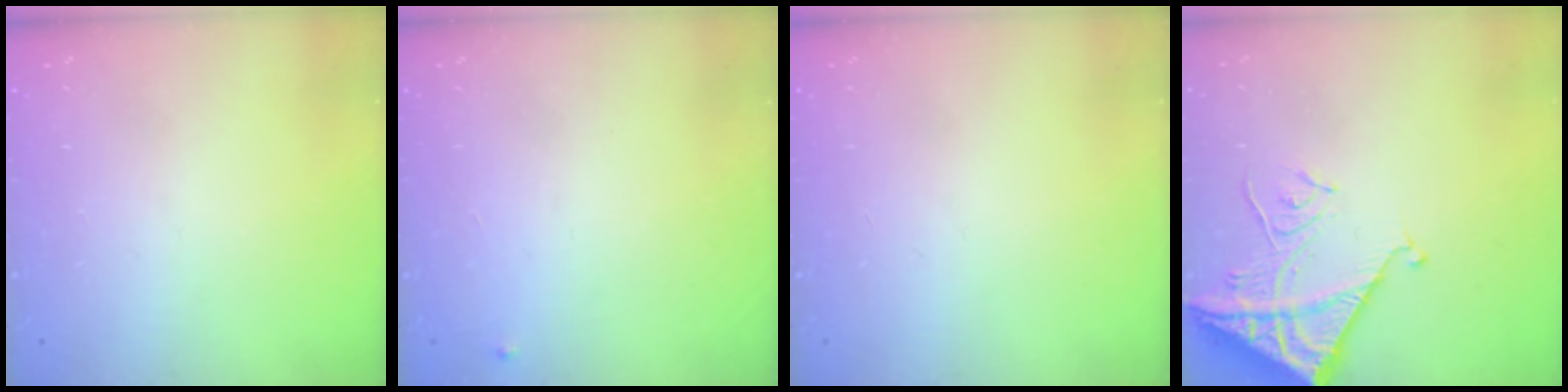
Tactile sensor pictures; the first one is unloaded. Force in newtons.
{"total": 3.2, "press": 3.2, "slide": 0.2}
{"total": 0.0}
{"total": 13.7, "press": 13.6, "slide": 1.1}